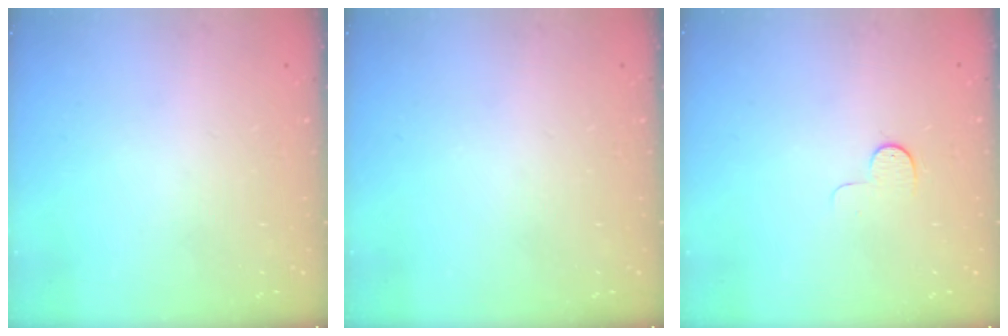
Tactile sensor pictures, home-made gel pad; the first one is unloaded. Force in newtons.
{"total": 0.0}
{"total": 5.0, "press": 4.9, "slide": 0.4}